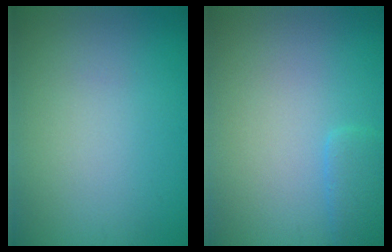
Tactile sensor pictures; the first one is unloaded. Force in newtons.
{"total": 1.7, "press": 1.7, "slide": 0.2}